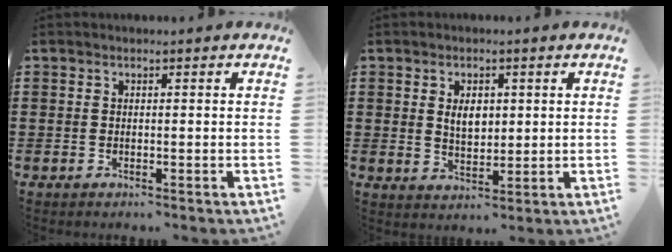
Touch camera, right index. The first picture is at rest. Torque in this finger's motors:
{"motor_torque": [0.09, 0.01, 0.13, 0.08]}